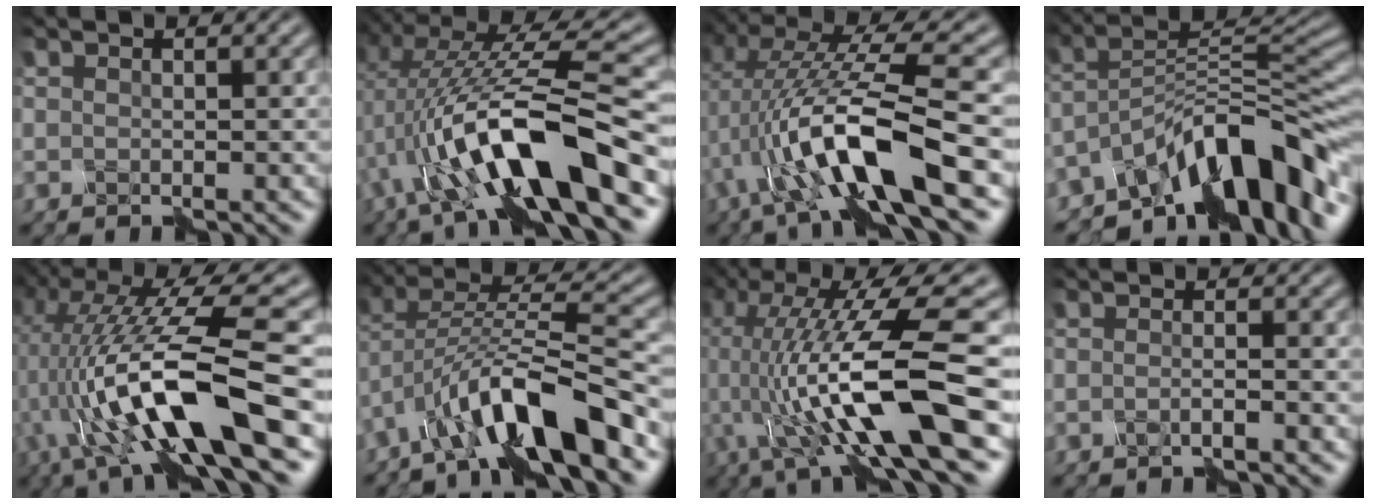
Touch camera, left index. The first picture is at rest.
{"total": 12.1, "force": [-2.4, 3.3, 11.4], "torque": [-0.195, 0.014, -0.046]}
{"total": 10.9, "force": [-2.0, 2.8, 10.3], "torque": [-0.191, 0.009, -0.038]}
{"total": 11.9, "force": [-8.4, 3.9, 7.5], "torque": [-0.093, 0.020, -0.156]}
{"total": 13.2, "force": [-3.5, 3.7, 12.2], "torque": [-0.229, 0.006, -0.059]}
{"total": 10.2, "force": [-5.7, 3.0, 7.9], "torque": [-0.132, 0.015, -0.104]}
{"total": 14.2, "force": [-2.4, 3.5, 13.6], "torque": [-0.261, 0.009, -0.033]}
{"total": 1.7, "force": [-0.9, 0.7, 1.3], "torque": [0.001, -0.011, -0.031]}